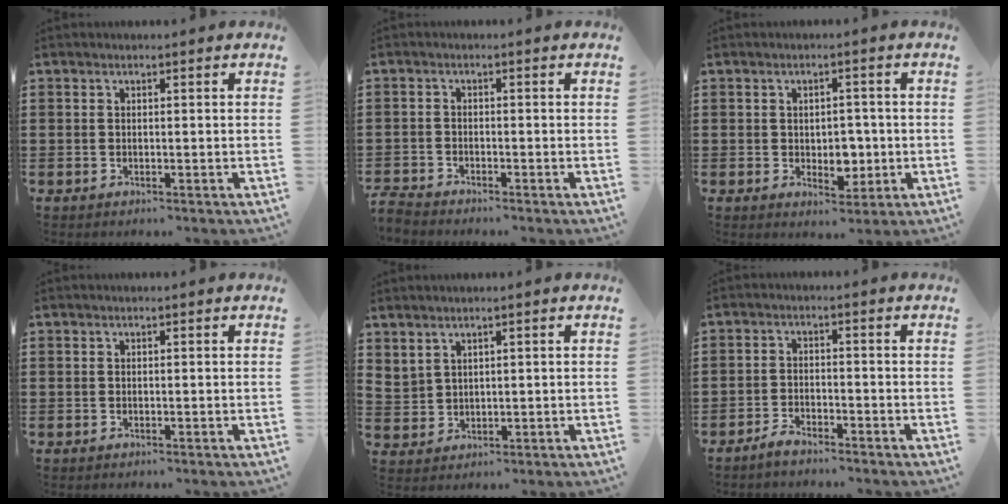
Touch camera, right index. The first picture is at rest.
{"total": 2.0, "force": [-1.9, 0.2, -0.1], "torque": [-0.004, 0.002, -0.042]}
{"total": 3.8, "force": [-0.5, 2.8, 2.5], "torque": [-0.037, -0.001, -0.013]}
{"total": 0.0}
{"total": 2.2, "force": [1.9, 1.0, 0.2], "torque": [-0.011, 0.003, 0.038]}
{"total": 2.3, "force": [-2.2, 0.4, 0.3], "torque": [-0.012, 0.006, -0.045]}